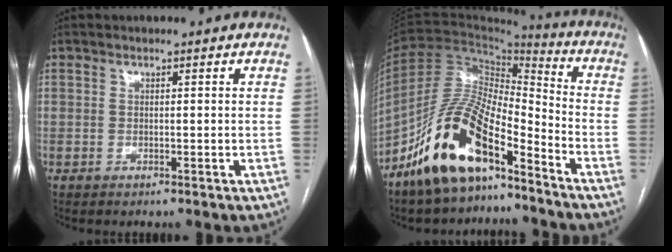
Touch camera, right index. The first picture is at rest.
{"total": 16.1, "force": [-10.9, 4.9, 10.7], "torque": [-0.209, 0.013, -0.202]}